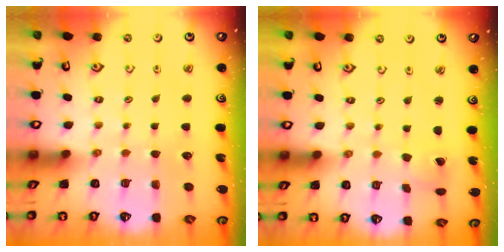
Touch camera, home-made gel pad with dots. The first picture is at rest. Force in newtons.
{"total": 2.8, "press": 2.8, "slide": 0.2}